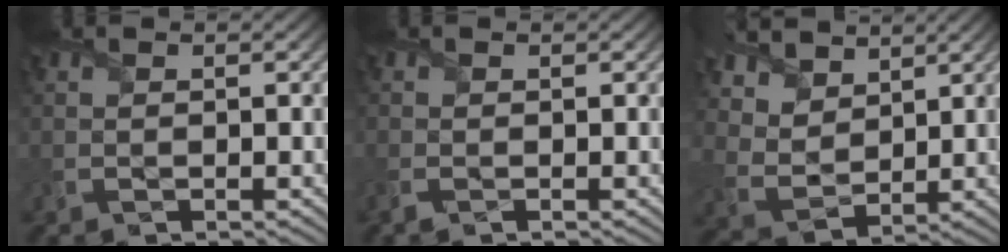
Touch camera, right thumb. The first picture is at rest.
{"total": 1.1, "force": [-0.5, 0.6, 0.8], "torque": [-0.024, -0.004, -0.012]}
{"total": 6.6, "force": [4.7, 3.9, 2.5], "torque": [-0.078, -0.005, 0.089]}